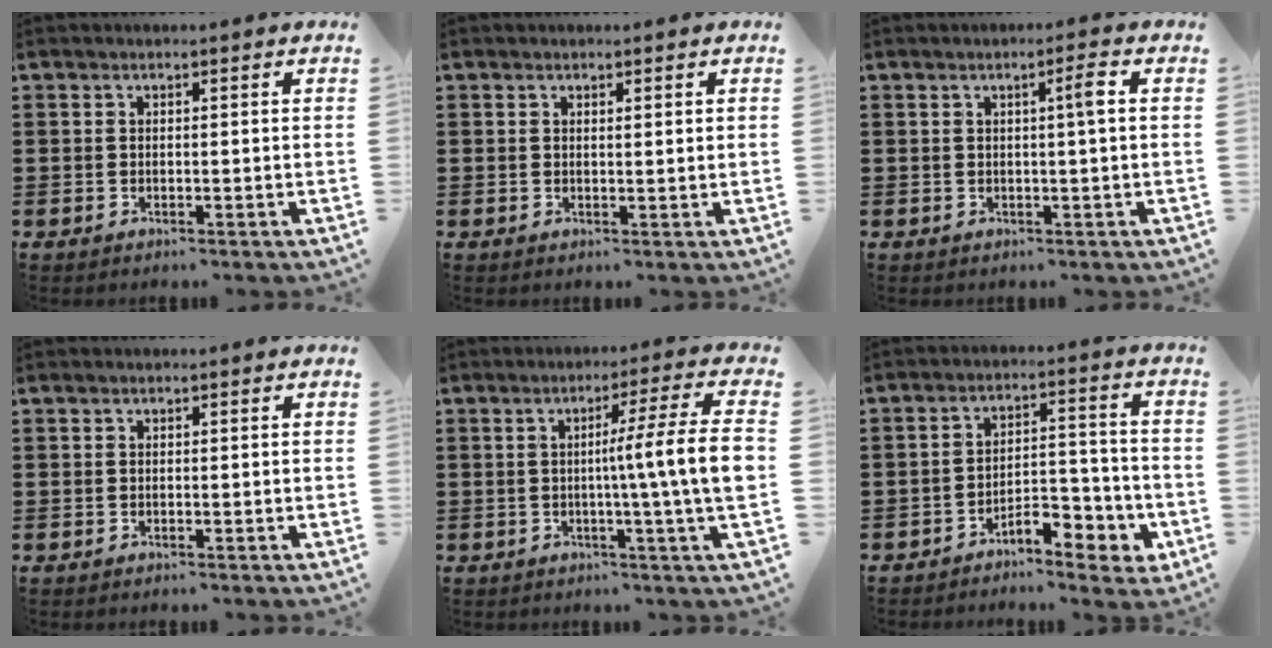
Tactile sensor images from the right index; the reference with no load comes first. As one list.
[{"total": 0.6, "force": [0.4, 0.0, 0.4], "torque": [-0.009, 0.000, 0.008]}, {"total": 2.3, "force": [0.4, -0.4, 2.2], "torque": [-0.034, -0.006, 0.000]}, {"total": 0.0}, {"total": 10.2, "force": [0.0, -0.7, 10.1], "torque": [-0.165, -0.013, -0.009]}, {"total": 6.6, "force": [-5.0, 2.5, 3.5], "torque": [-0.054, 0.016, -0.091]}]